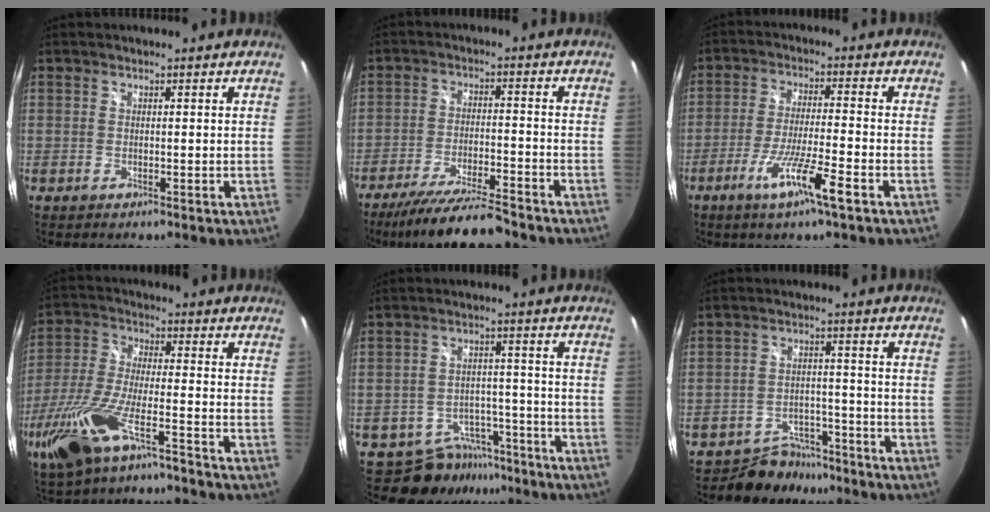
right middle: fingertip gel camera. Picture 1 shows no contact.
{"total": 13.3, "force": [-11.5, 1.0, 6.4], "torque": [-0.133, -0.020, -0.188]}
{"total": 9.1, "force": [-5.0, -0.2, 7.6], "torque": [-0.153, -0.013, -0.093]}
{"total": 14.5, "force": [-9.2, 3.5, 10.6], "torque": [-0.239, -0.030, -0.177]}
{"total": 8.3, "force": [-6.7, 4.8, 0.8], "torque": [-0.018, 0.019, -0.087]}
{"total": 7.0, "force": [-6.0, 3.5, 0.1], "torque": [-0.013, 0.016, -0.088]}